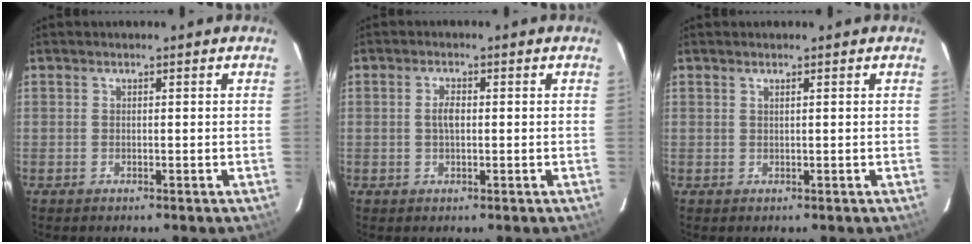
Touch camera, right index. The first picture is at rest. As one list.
[{"total": 2.3, "force": [0.0, 1.2, 1.9], "torque": [-0.038, 0.004, 0.000]}, {"total": 0.6, "force": [0.4, -0.2, 0.4], "torque": [-0.010, -0.003, 0.005]}]